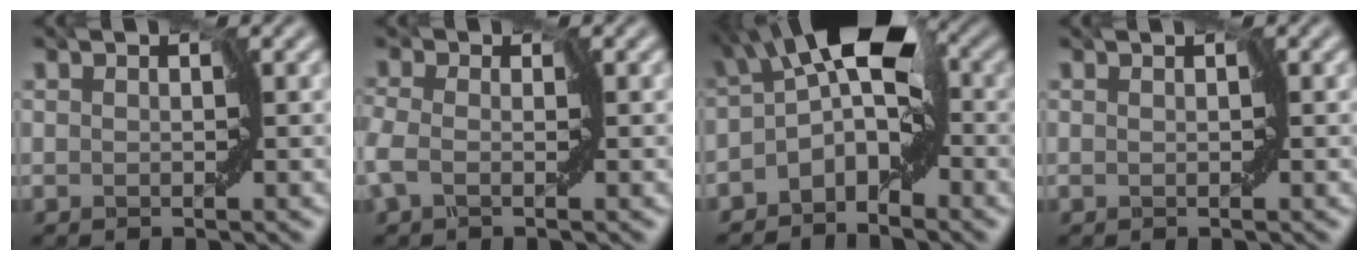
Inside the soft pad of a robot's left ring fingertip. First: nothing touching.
{"total": 2.0, "force": [-0.5, 1.3, 1.4], "torque": [-0.035, 0.004, -0.024]}
{"total": 7.8, "force": [-1.4, 3.8, 6.7], "torque": [-0.104, 0.019, -0.045]}
{"total": 0.0}